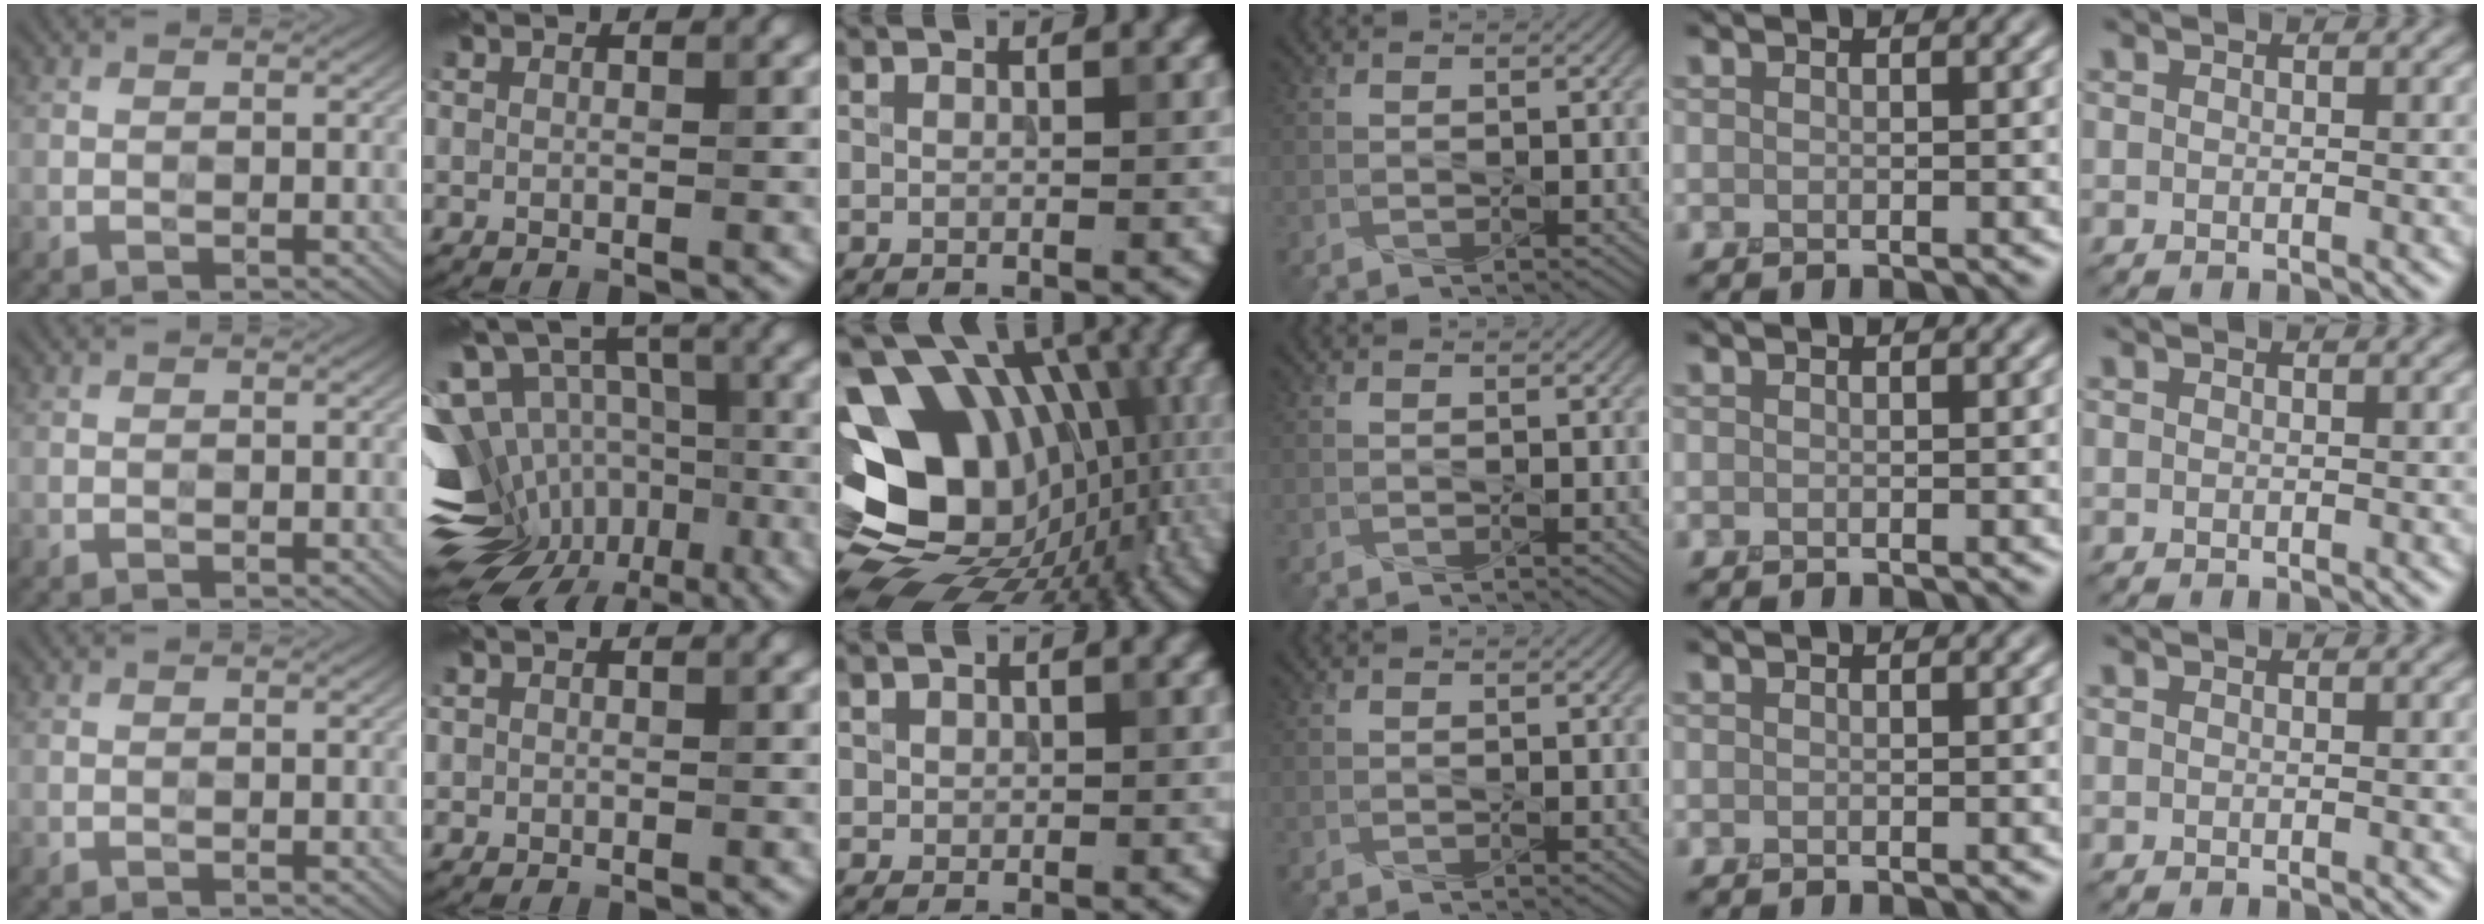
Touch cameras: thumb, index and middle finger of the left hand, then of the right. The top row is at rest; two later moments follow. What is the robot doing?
{"motion": "press", "object": "stapler"}